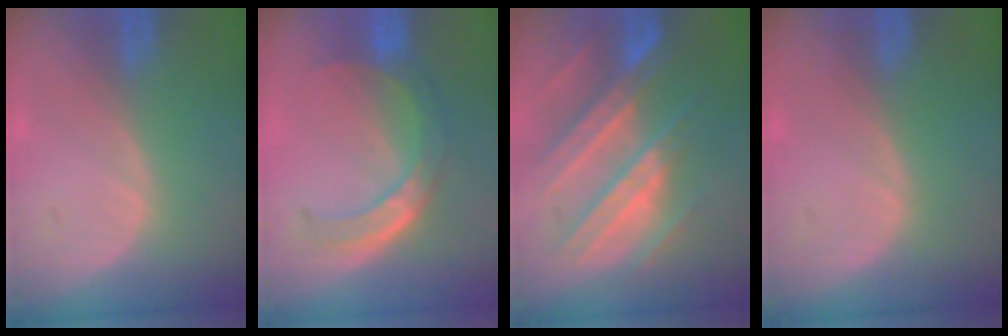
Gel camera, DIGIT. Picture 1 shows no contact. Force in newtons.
{"total": 8.1, "press": 6.7, "slide": 4.4}
{"total": 11.0, "press": 9.8, "slide": 5.0}
{"total": 0.0}